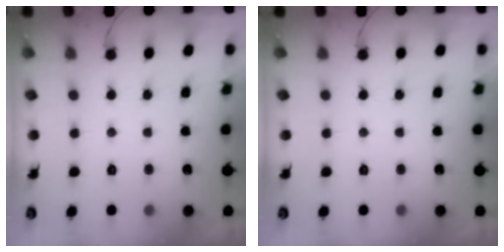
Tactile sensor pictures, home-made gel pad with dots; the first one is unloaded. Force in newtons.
{"total": 0.0}